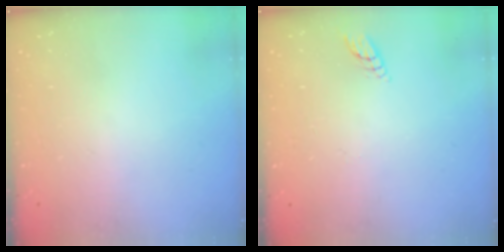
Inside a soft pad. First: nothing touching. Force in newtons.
{"total": 3.1, "press": 3.0, "slide": 0.3}